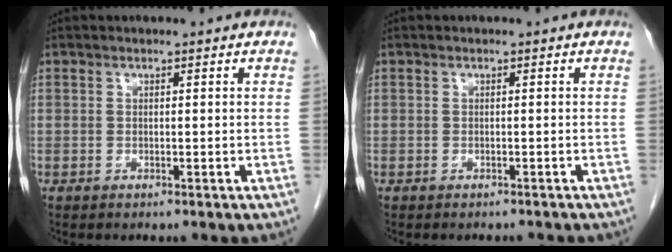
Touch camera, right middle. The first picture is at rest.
{"total": 2.1, "force": [-2.0, 0.6, 0.4], "torque": [-0.009, -0.003, -0.025]}